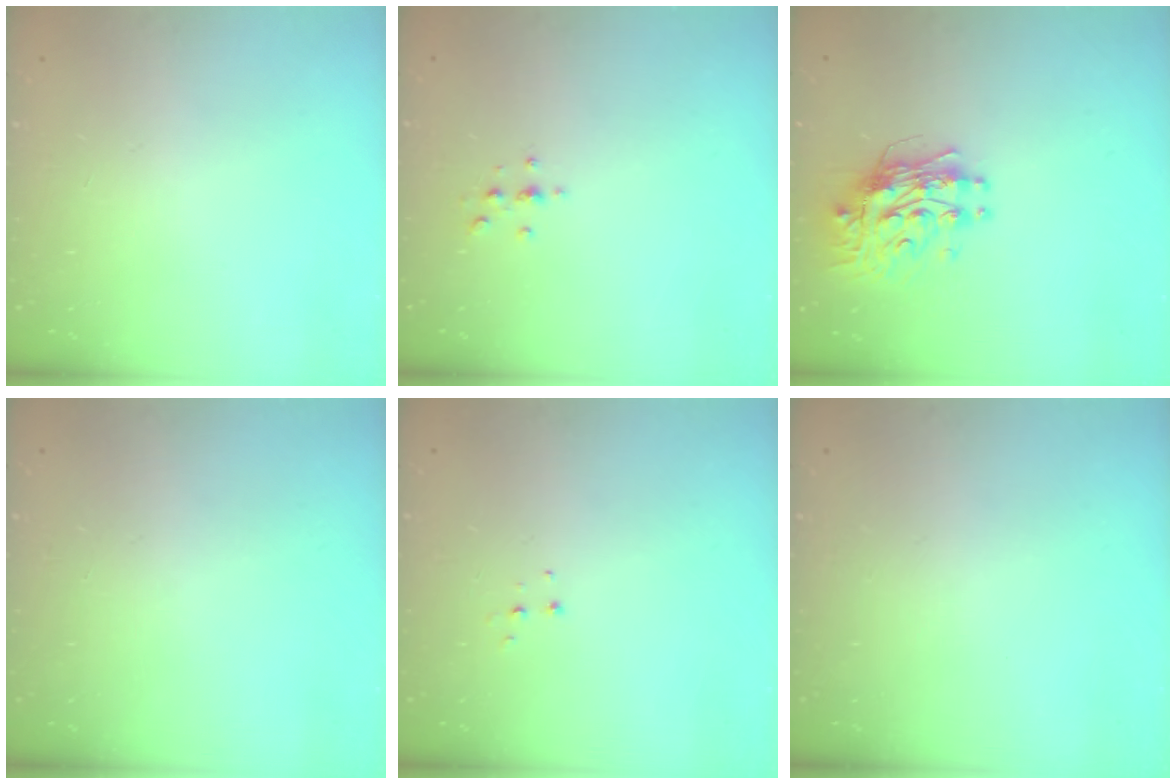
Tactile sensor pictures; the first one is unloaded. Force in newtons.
{"total": 2.3, "press": 2.3, "slide": 0.2}
{"total": 10.1, "press": 10.1, "slide": 0.8}
{"total": 0.0}
{"total": 3.9, "press": 3.9, "slide": 0.4}
{"total": 0.0}